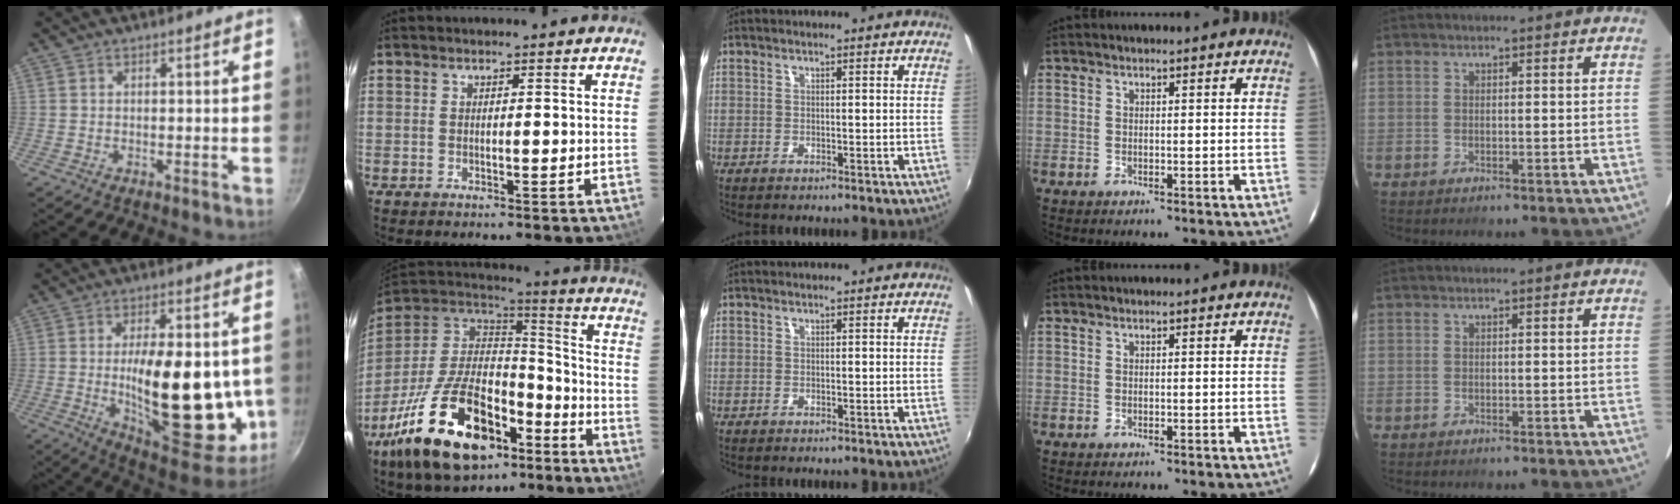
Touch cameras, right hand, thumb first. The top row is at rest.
{"thumb": {"total": 26.8, "force": [-1.9, 11.6, 24.0], "torque": [-0.323, -0.018, -0.017]}, "index": {"total": 28.2, "force": [-15.5, 14.5, 18.5], "torque": [-0.372, -0.008, -0.249]}}